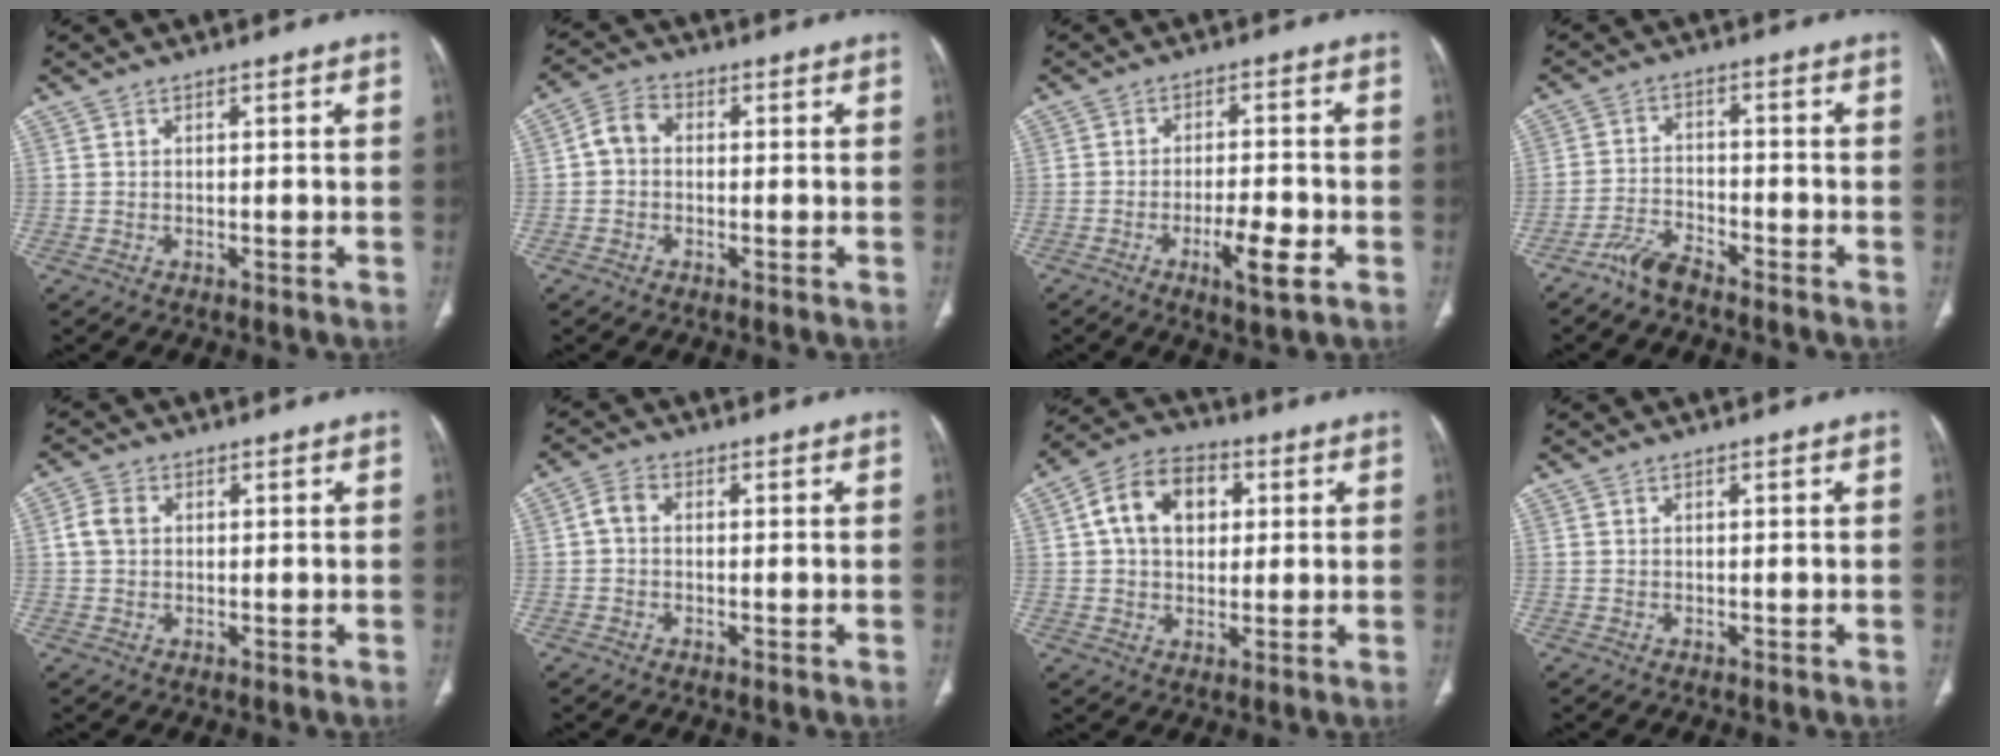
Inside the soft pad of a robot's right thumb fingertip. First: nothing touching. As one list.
[{"total": 4.5, "force": [-0.2, 3.6, 2.7], "torque": [-0.043, 0.013, -0.016]}, {"total": 7.3, "force": [-2.9, 1.7, 6.4], "torque": [-0.109, 0.007, -0.047]}, {"total": 4.8, "force": [-4.2, 1.3, 1.9], "torque": [-0.042, 0.018, -0.085]}, {"total": 3.6, "force": [0.5, 2.9, 2.2], "torque": [-0.045, 0.009, 0.007]}, {"total": 2.8, "force": [-0.1, 2.1, 2.0], "torque": [-0.034, 0.007, -0.009]}, {"total": 12.1, "force": [2.8, 8.6, 8.1], "torque": [-0.111, 0.011, 0.039]}, {"total": 0.0}]